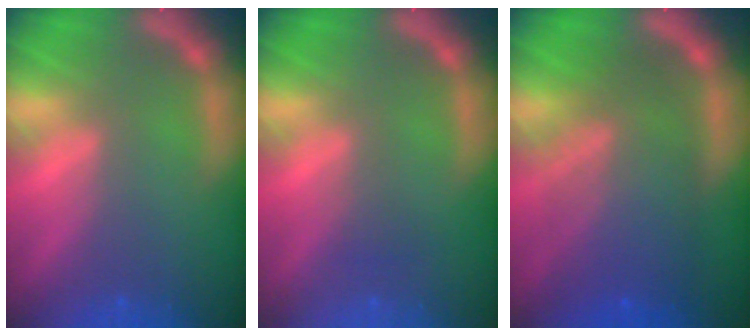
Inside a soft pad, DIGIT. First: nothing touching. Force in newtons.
{"total": 1.0}
{"total": 9.1}